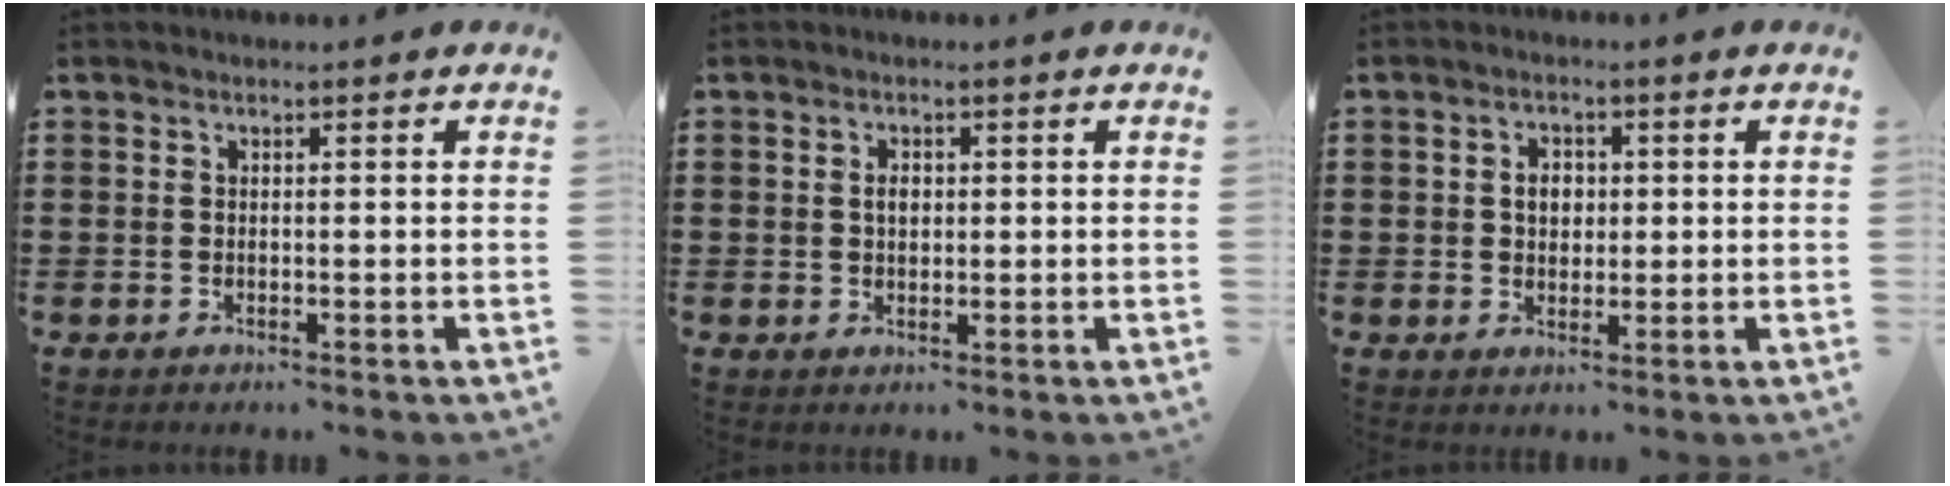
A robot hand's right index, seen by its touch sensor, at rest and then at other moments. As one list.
[{"total": 1.8, "force": [0.3, 1.0, 1.5], "torque": [-0.031, 0.007, 0.004]}, {"total": 2.7, "force": [0.3, 2.0, 1.8], "torque": [-0.034, 0.005, 0.001]}]